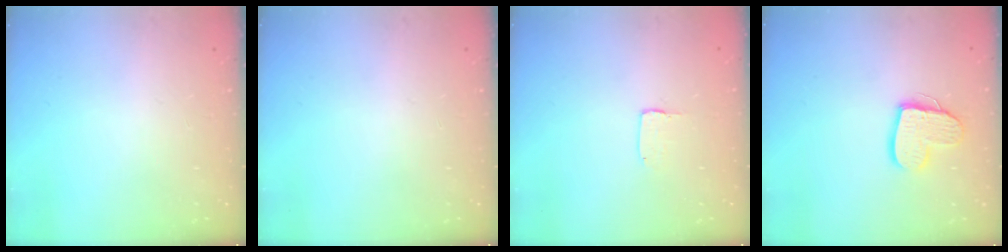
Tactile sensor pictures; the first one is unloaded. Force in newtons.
{"total": 0.0}
{"total": 2.0, "press": 2.0, "slide": 0.1}
{"total": 11.8, "press": 11.7, "slide": 1.2}